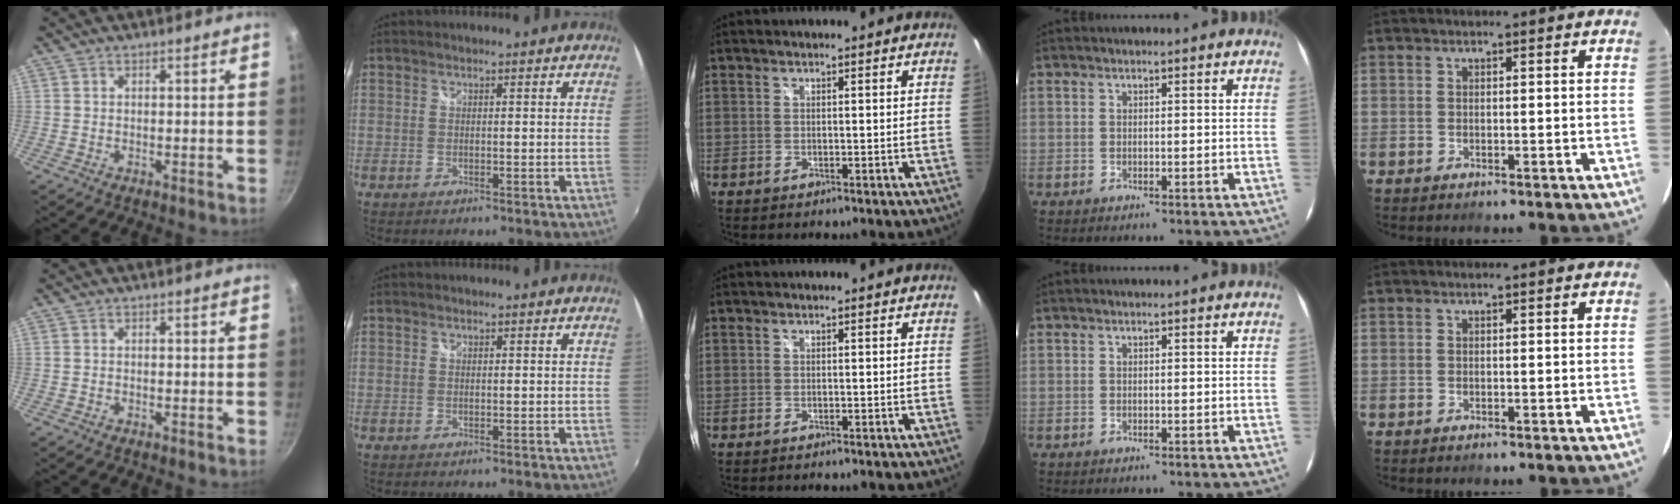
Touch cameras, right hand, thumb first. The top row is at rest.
{}